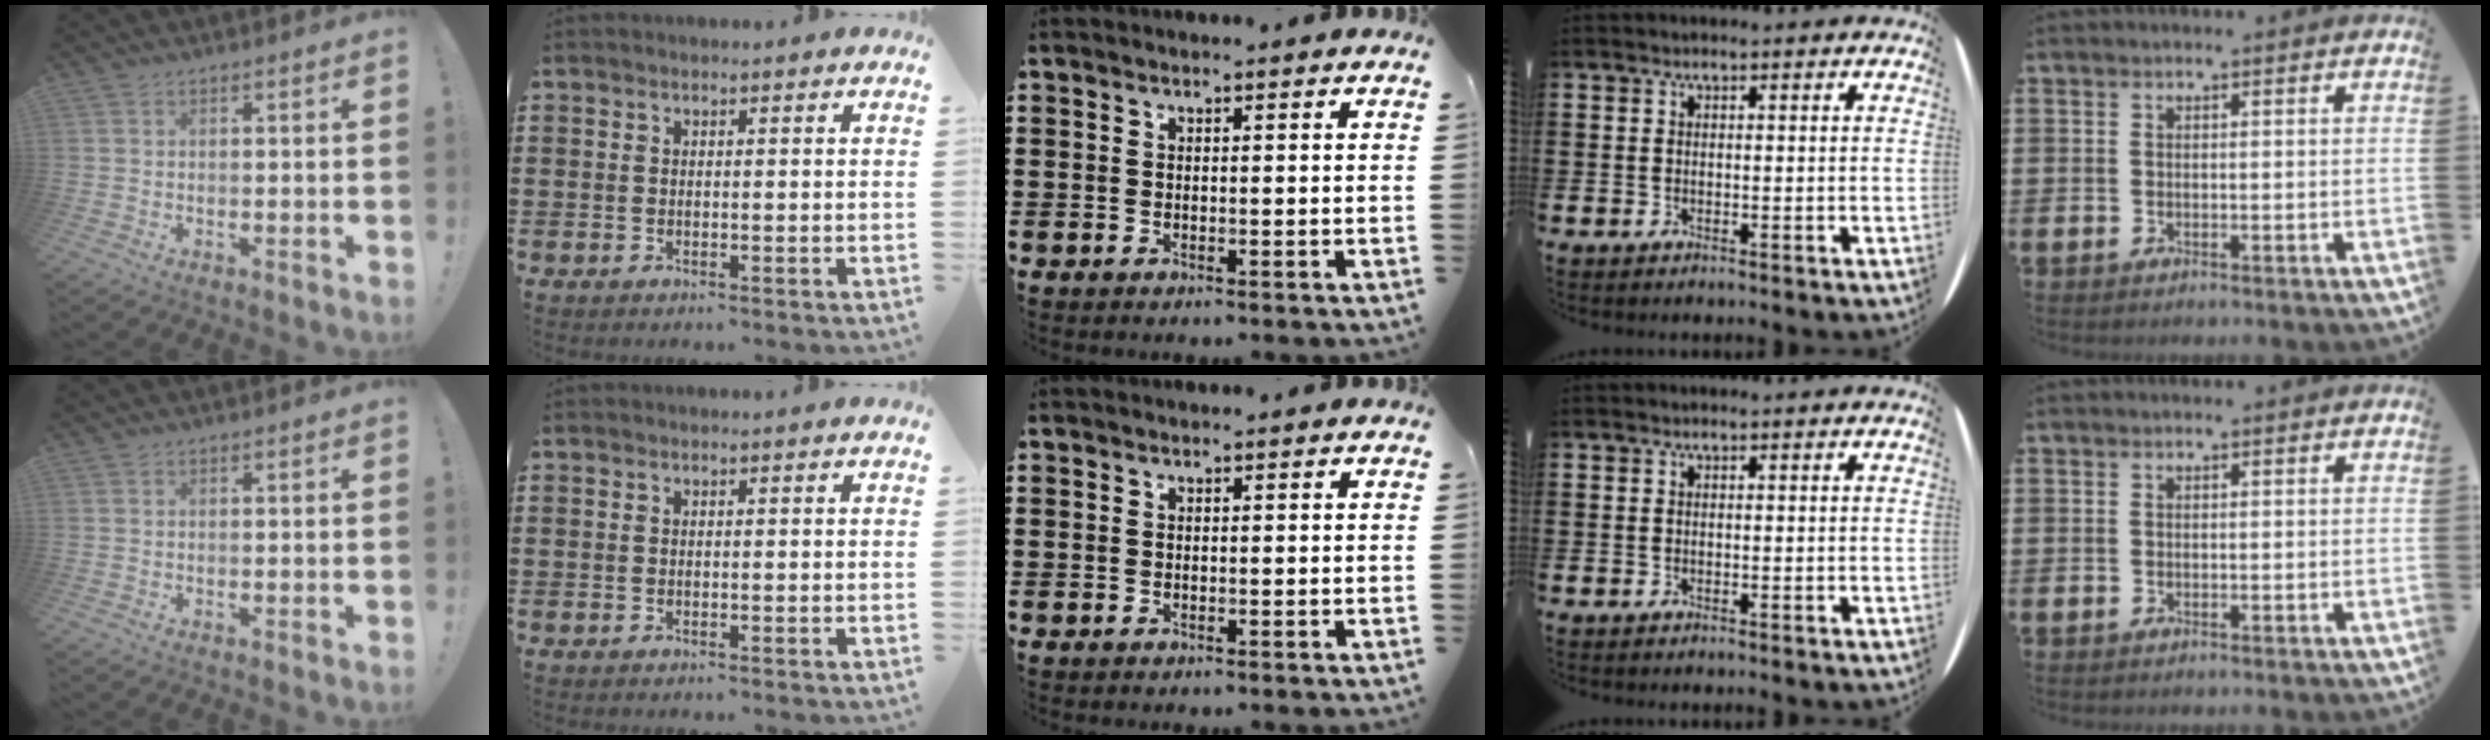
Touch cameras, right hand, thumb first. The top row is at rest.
{}